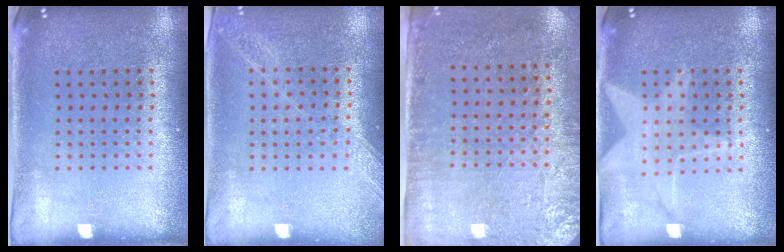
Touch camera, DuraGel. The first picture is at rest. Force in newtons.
{"total": 1.2, "press": 1.1, "slide": 0.1}
{"total": 2.8, "press": 2.3, "slide": 1.6}
{"total": 1.4, "press": 1.4, "slide": 0.1}